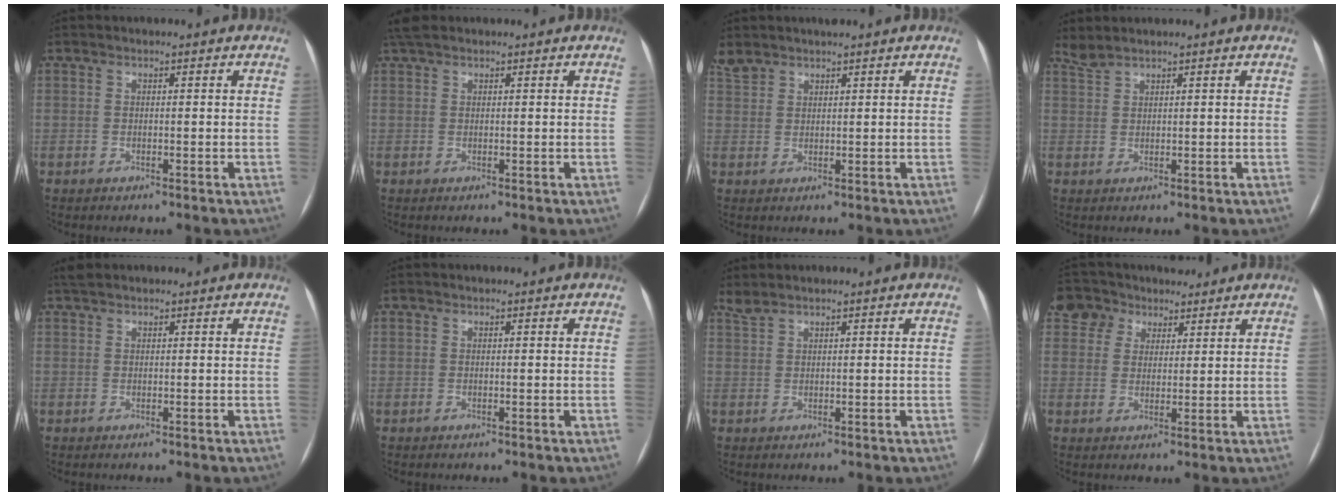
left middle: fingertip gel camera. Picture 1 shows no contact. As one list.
[{"total": 2.6, "force": [2.2, 0.8, 1.2], "torque": [-0.030, 0.028, 0.044]}, {"total": 3.3, "force": [3.0, 0.9, 1.0], "torque": [-0.027, 0.017, 0.061]}, {"total": 1.7, "force": [1.6, -0.2, 0.3], "torque": [-0.011, 0.012, 0.041]}, {"total": 1.1, "force": [1.0, 0.2, 0.4], "torque": [-0.015, 0.016, 0.024]}, {"total": 0.0}, {"total": 1.2, "force": [1.2, -0.1, 0.4], "torque": [-0.012, 0.012, 0.032]}, {"total": 6.6, "force": [4.3, 5.0, 0.7], "torque": [-0.021, 0.032, 0.082]}]